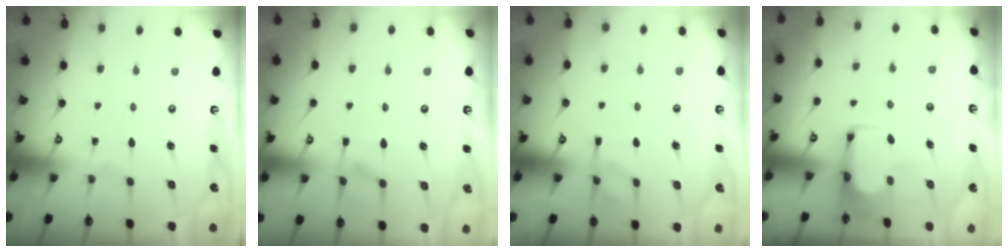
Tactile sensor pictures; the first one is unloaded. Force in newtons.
{"total": 1.3, "press": 0.0, "slide": 1.3}
{"total": 6.6, "press": 6.5, "slide": 1.4}
{"total": 3.1, "press": 3.1, "slide": 0.4}